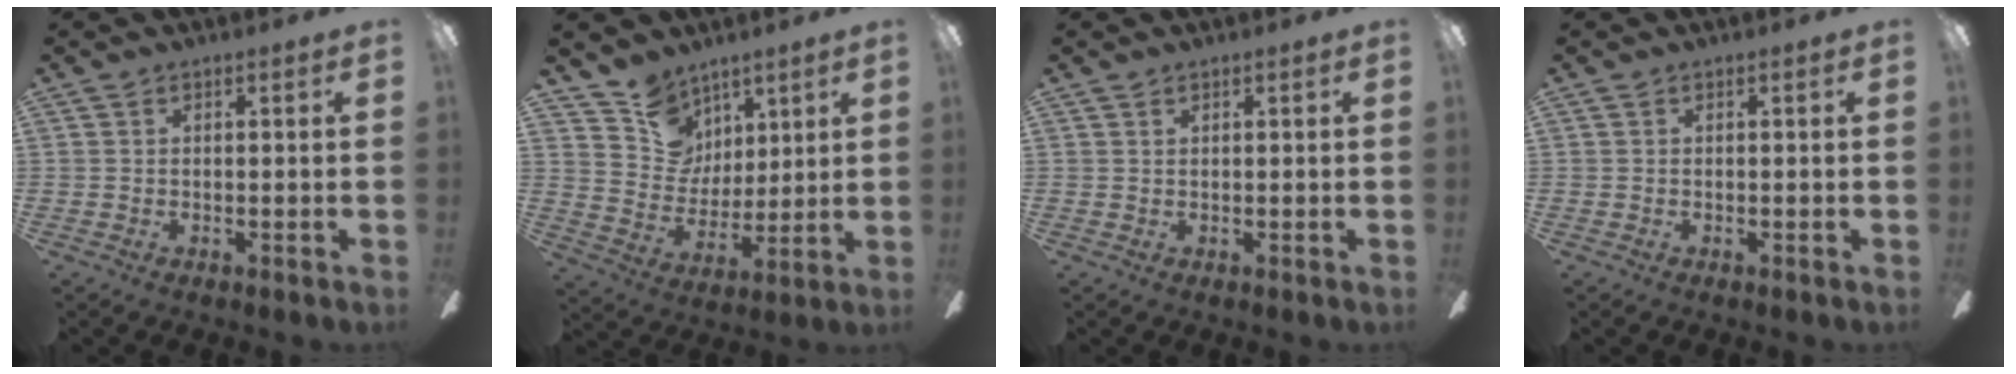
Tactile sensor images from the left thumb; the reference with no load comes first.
{"total": 12.1, "force": [8.0, 8.9, 1.7], "torque": [-0.038, -0.062, 0.160]}
{"total": 0.6, "force": [0.5, 0.3, 0.1], "torque": [-0.004, 0.002, 0.009]}
{"total": 0.0}